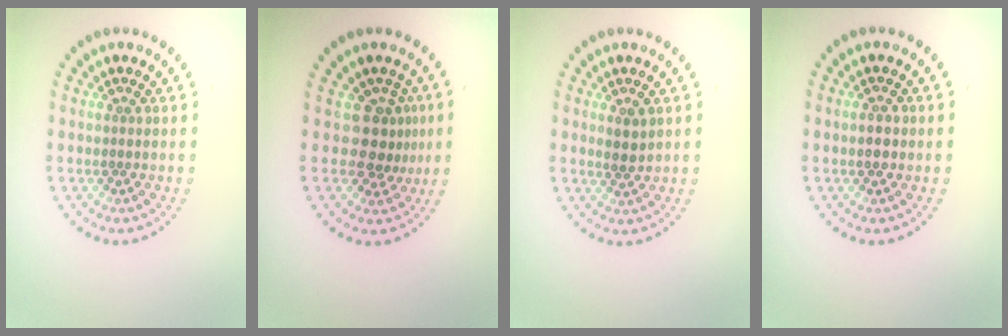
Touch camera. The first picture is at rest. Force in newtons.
{"total": 2.8, "press": 2.1, "slide": 1.8}
{"total": 1.4, "press": 1.2, "slide": 0.6}
{"total": 1.0, "press": 1.0, "slide": 0.0}